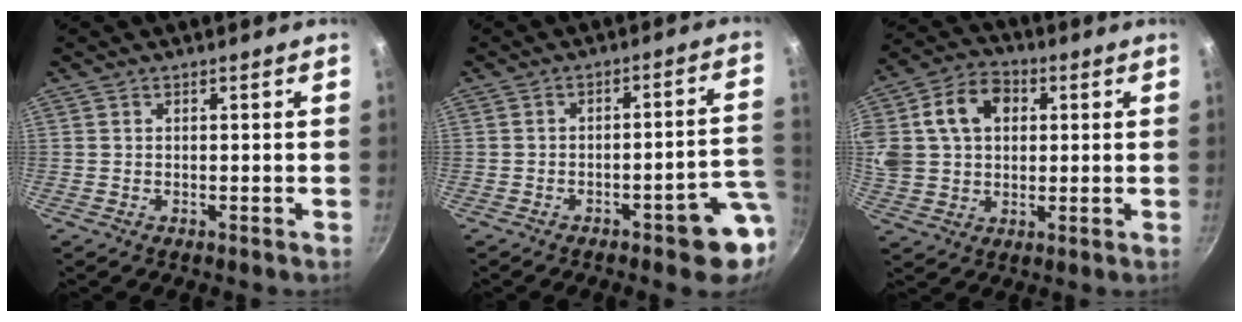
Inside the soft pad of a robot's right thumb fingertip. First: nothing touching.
{"total": 9.7, "force": [-3.4, 2.8, 8.6], "torque": [-0.071, 0.035, -0.039]}
{"total": 18.8, "force": [4.7, 14.4, 11.2], "torque": [-0.230, 0.034, 0.079]}